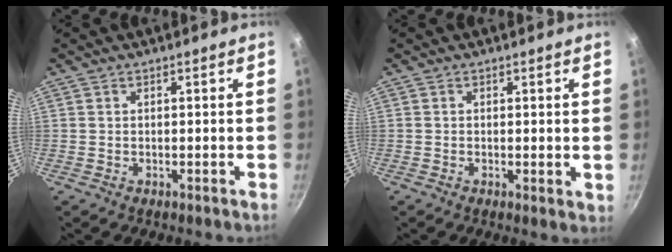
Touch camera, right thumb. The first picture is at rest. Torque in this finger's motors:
{"motor_torque": [-0.50, -0.29, -0.29, -0.03, -0.14]}